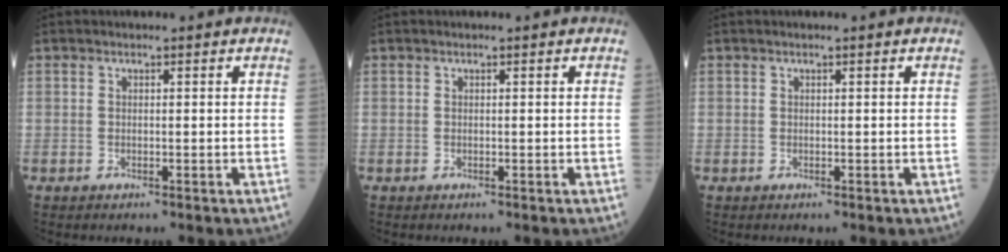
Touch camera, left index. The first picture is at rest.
{"total": 0.0}
{"total": 0.0}